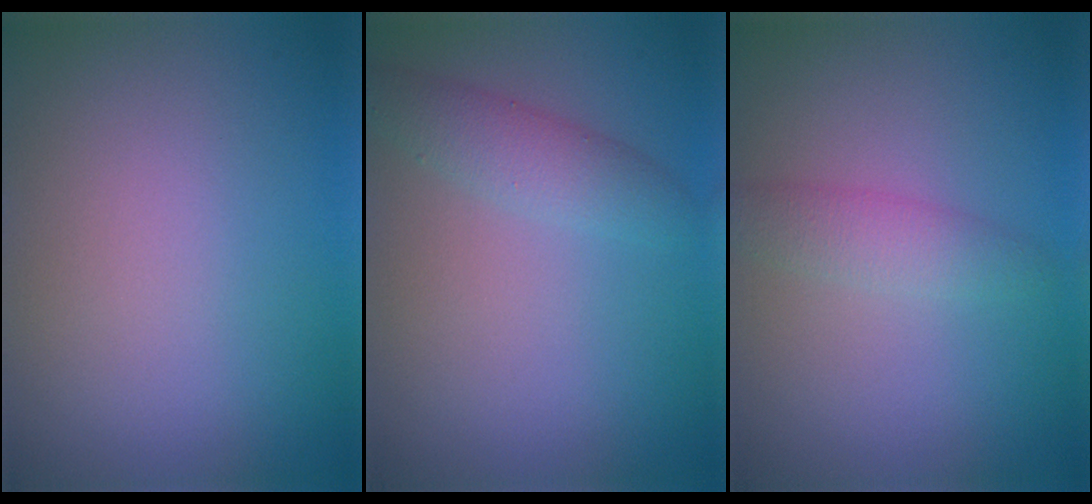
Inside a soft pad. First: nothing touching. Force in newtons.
{"total": 2.6, "press": 2.6, "slide": 0.1}
{"total": 2.2, "press": 2.2, "slide": 0.0}